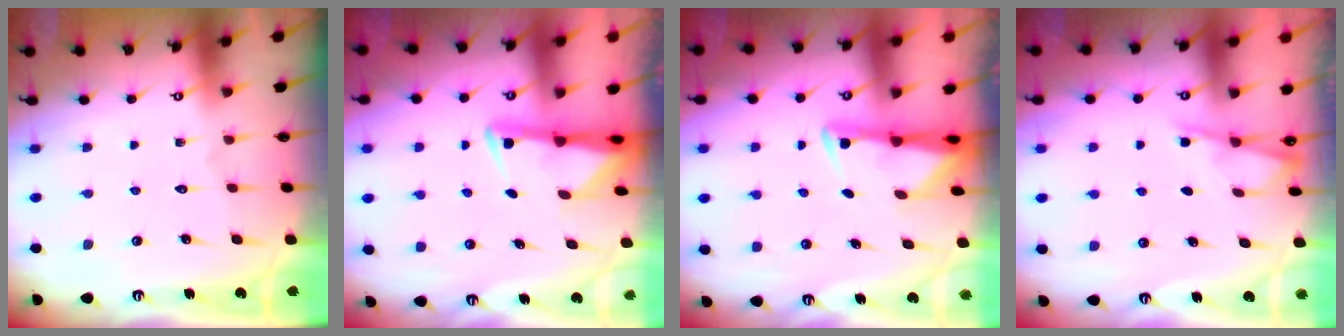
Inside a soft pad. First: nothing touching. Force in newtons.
{"total": 2.8, "press": 2.8, "slide": 0.6}
{"total": 3.0, "press": 2.9, "slide": 0.5}
{"total": 2.4, "press": 2.4, "slide": 0.5}